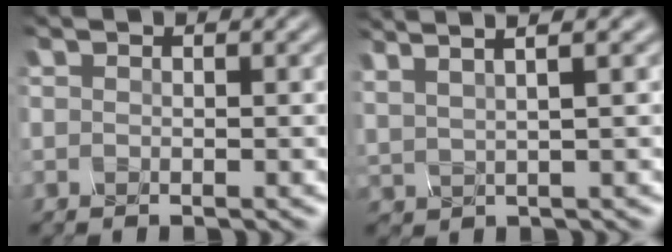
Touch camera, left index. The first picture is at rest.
{"total": 6.1, "force": [4.0, 2.0, 4.1], "torque": [-0.052, 0.035, 0.034]}